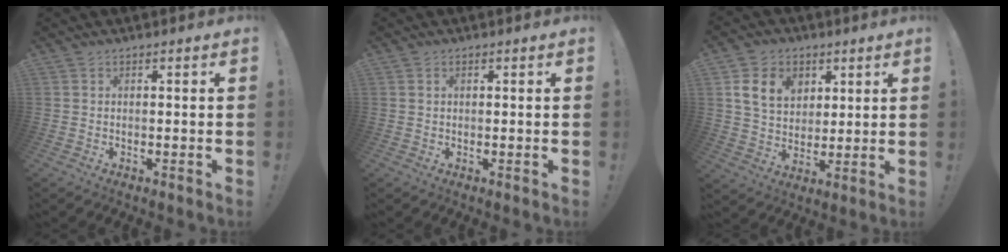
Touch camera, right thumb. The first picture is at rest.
{"total": 0.7, "force": [0.4, 0.5, 0.2], "torque": [0.003, -0.002, 0.006]}
{"total": 12.5, "force": [5.4, 9.4, 6.3], "torque": [-0.097, -0.013, 0.107]}